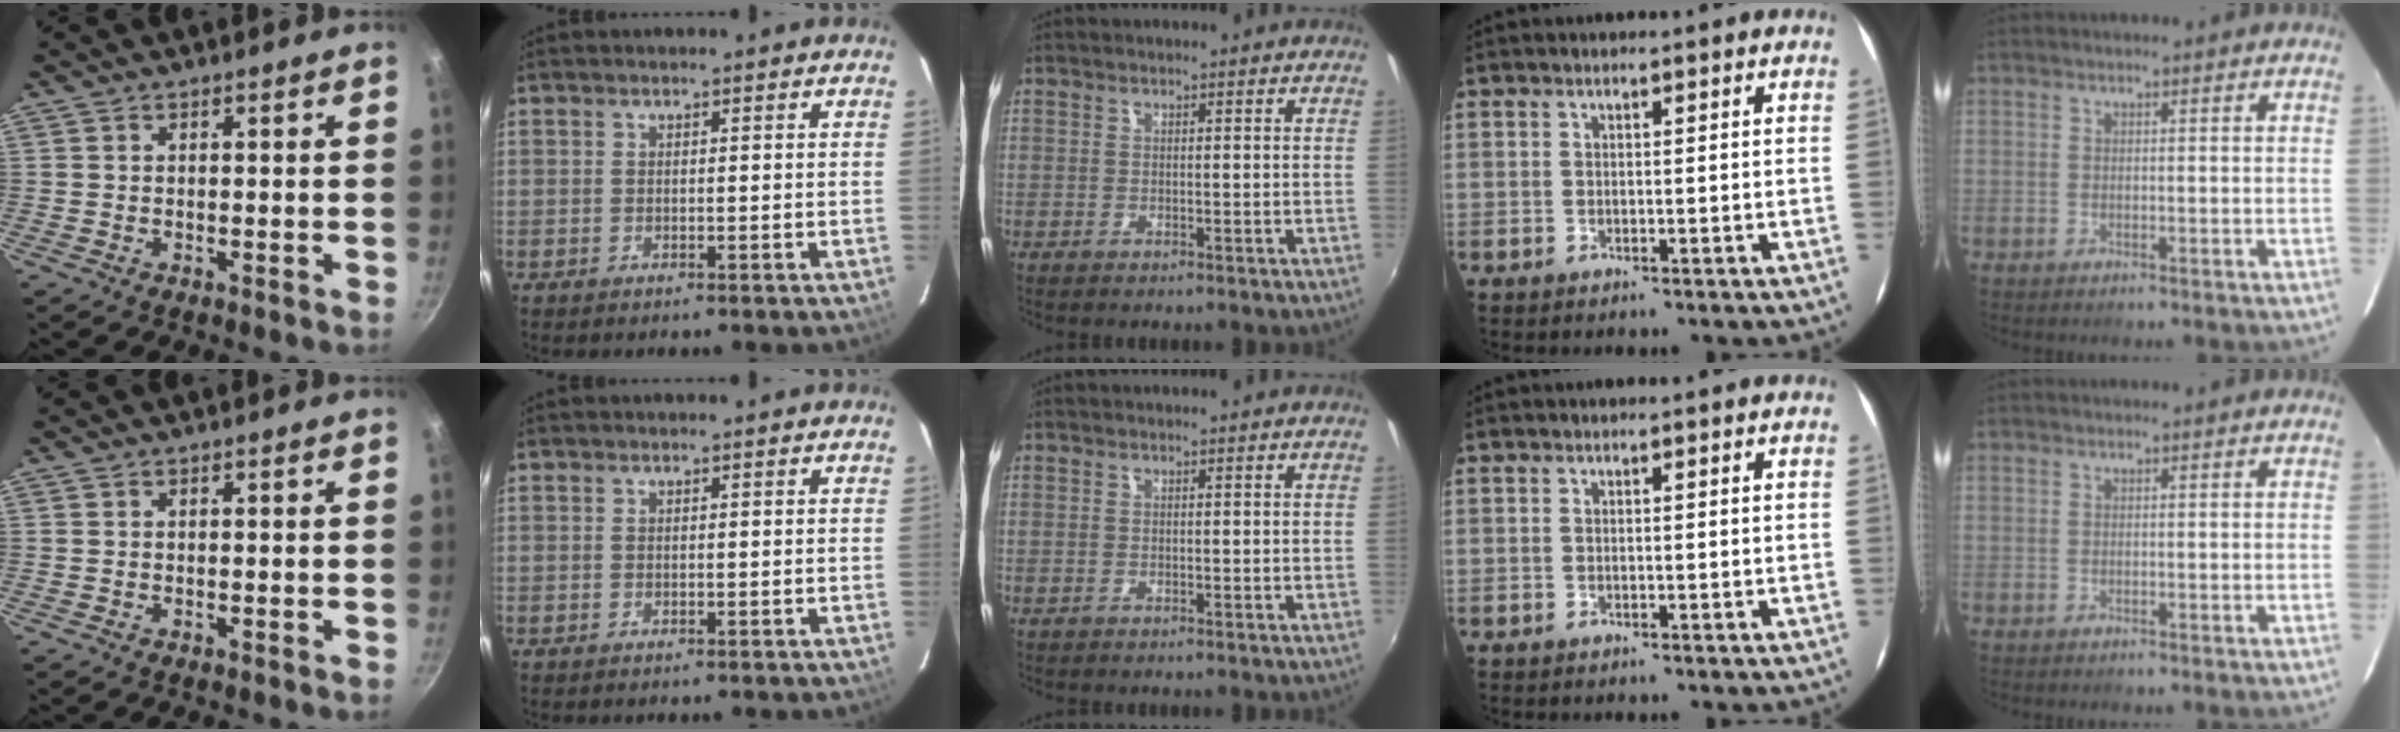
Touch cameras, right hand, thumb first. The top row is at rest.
{}